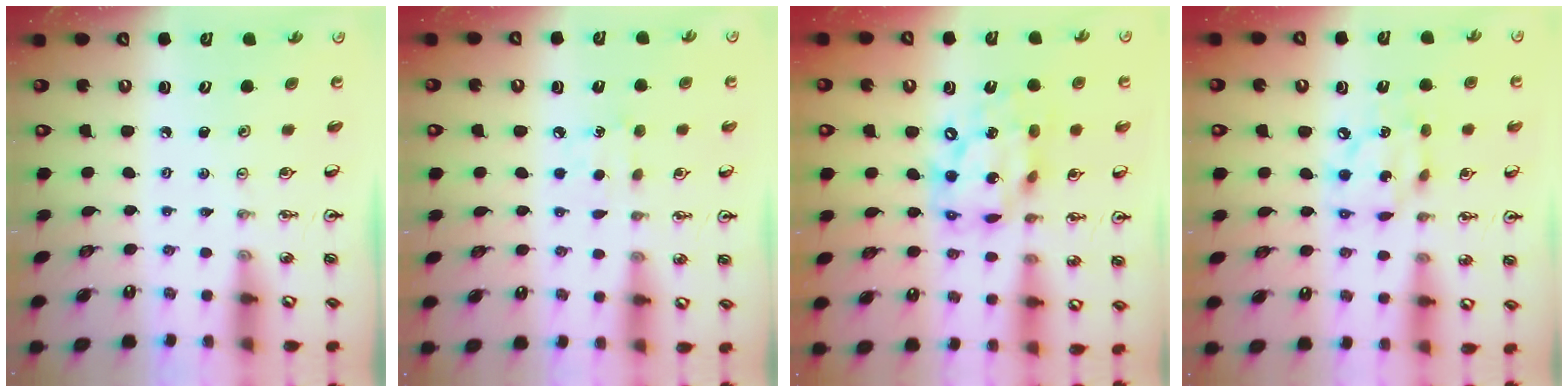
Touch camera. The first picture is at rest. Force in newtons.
{"total": 6.5, "press": 6.5, "slide": 0.8}
{"total": 16.5, "press": 16.5, "slide": 1.4}
{"total": 8.5, "press": 8.4, "slide": 0.6}